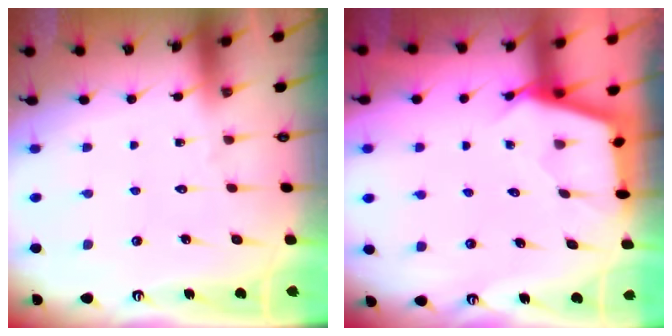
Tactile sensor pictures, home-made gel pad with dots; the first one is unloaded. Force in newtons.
{"total": 2.4, "press": 2.4, "slide": 0.2}